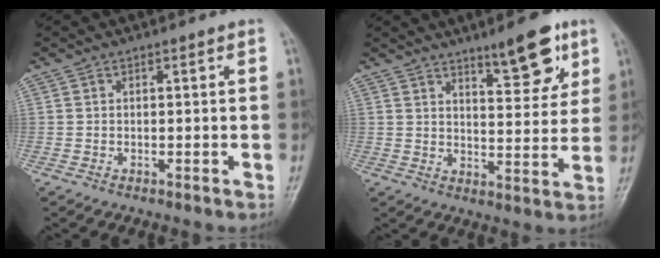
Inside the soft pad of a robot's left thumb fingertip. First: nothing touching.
{"total": 10.1, "force": [6.5, 3.2, 7.1], "torque": [-0.077, -0.042, 0.096]}